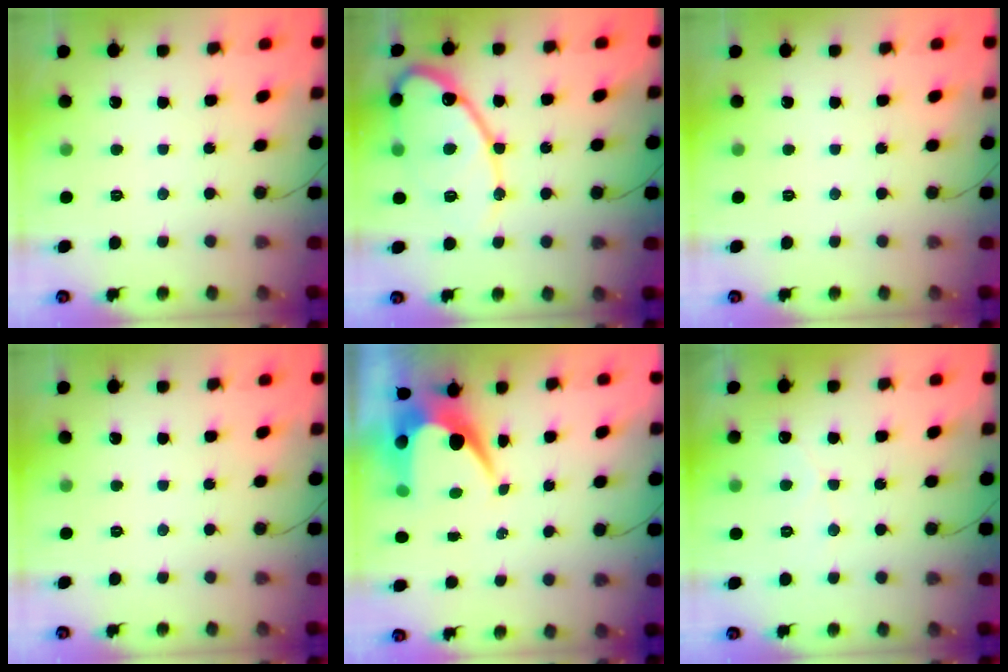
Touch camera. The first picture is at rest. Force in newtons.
{"total": 15.4, "press": 15.4, "slide": 1.1}
{"total": 0.0}
{"total": 0.0}
{"total": 9.2, "press": 9.1, "slide": 0.8}
{"total": 2.7, "press": 2.7, "slide": 0.1}